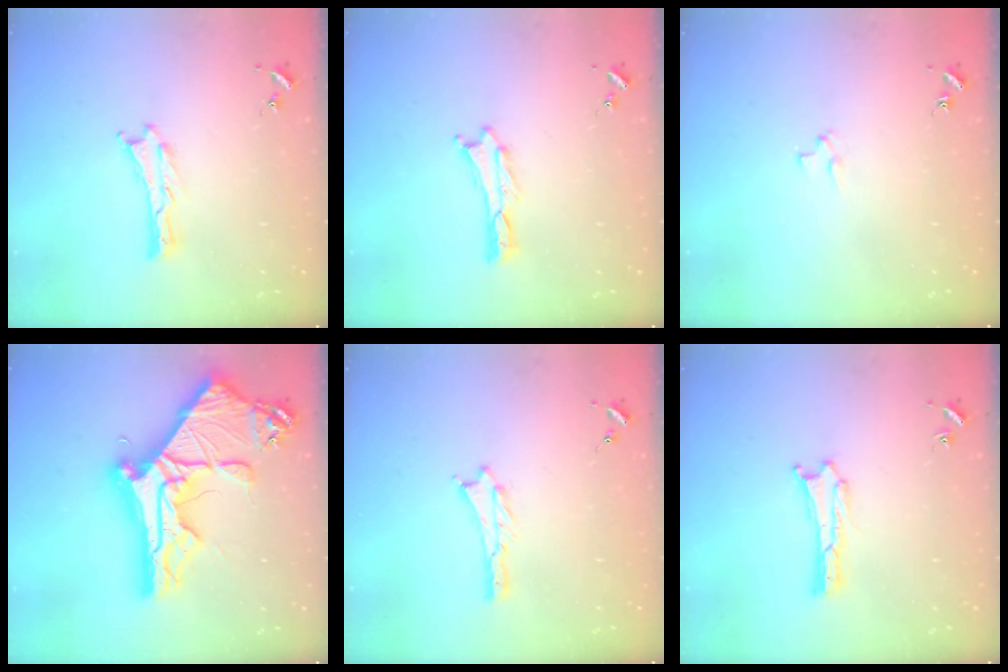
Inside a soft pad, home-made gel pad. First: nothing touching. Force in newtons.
{"total": 0.0}
{"total": 1.9, "press": 1.9, "slide": 0.2}
{"total": 16.9, "press": 16.8, "slide": 1.7}
{"total": 0.5, "press": 0.5, "slide": 0.2}
{"total": 0.0}